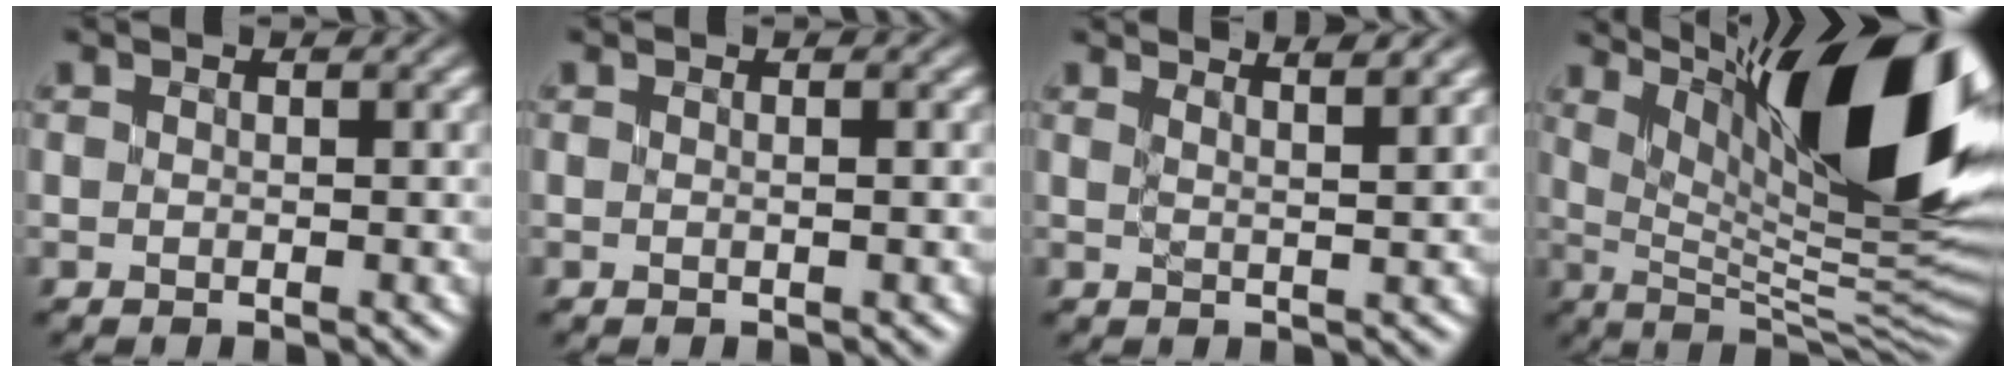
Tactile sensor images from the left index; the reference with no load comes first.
{"total": 0.7, "force": [-0.1, 0.3, 0.6], "torque": [-0.005, 0.001, -0.008]}
{"total": 4.5, "force": [3.7, 1.2, 2.3], "torque": [-0.007, 0.024, 0.019]}
{"total": 17.4, "force": [7.6, 5.0, 14.8], "torque": [-0.223, 0.010, 0.134]}